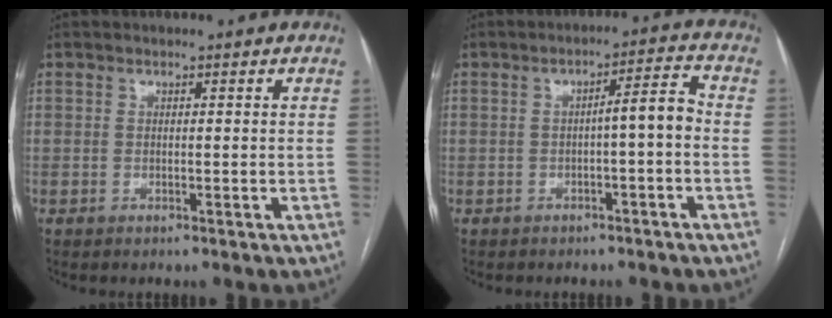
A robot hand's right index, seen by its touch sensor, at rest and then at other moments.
{"total": 4.6, "force": [-0.9, 0.4, 4.5], "torque": [-0.062, 0.018, -0.013]}